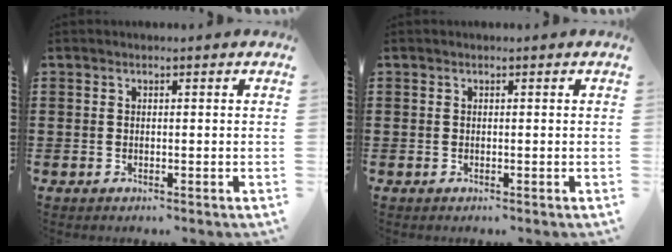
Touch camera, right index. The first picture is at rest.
{"total": 0.0}